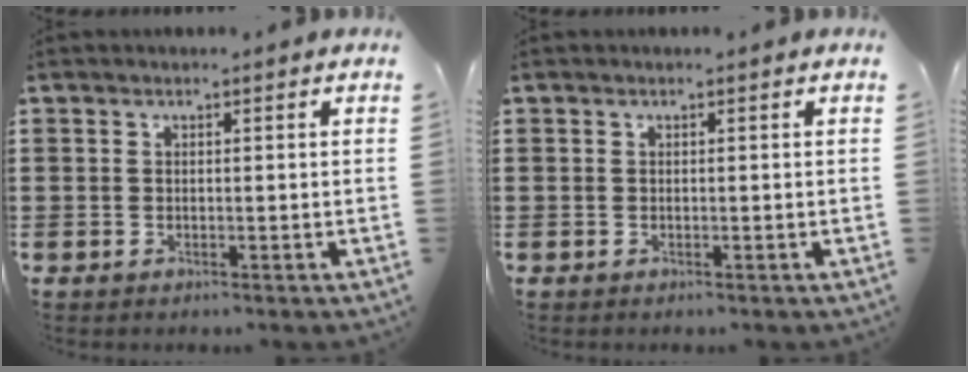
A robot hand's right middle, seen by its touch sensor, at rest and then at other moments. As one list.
[{"total": 0.0}]